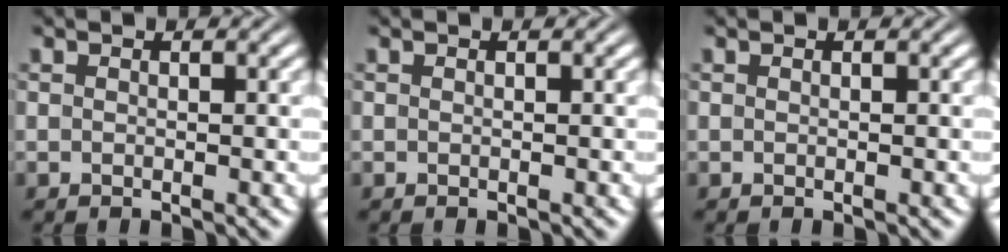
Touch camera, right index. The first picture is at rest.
{"total": 0.0}
{"total": 0.0}